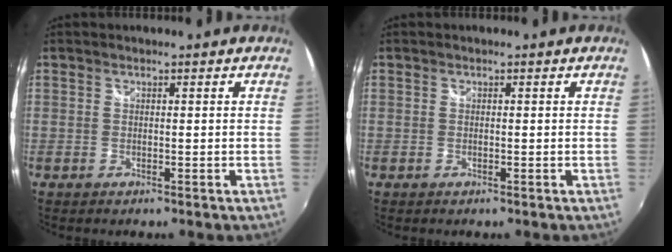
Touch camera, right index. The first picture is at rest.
{"total": 0.0}